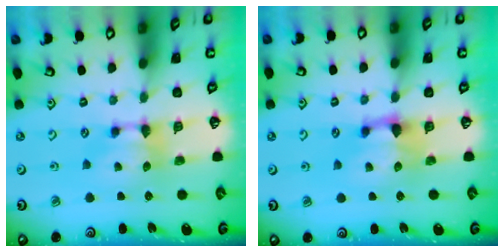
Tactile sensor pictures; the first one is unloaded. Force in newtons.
{"total": 1.2, "press": 0.0, "slide": 1.2}